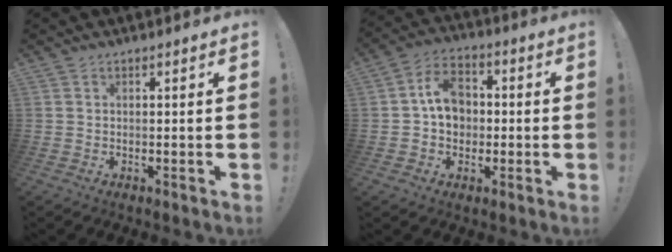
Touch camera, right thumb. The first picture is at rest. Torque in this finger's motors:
{"motor_torque": [0.84, 1.41, 0.17, 0.10, 0.06]}